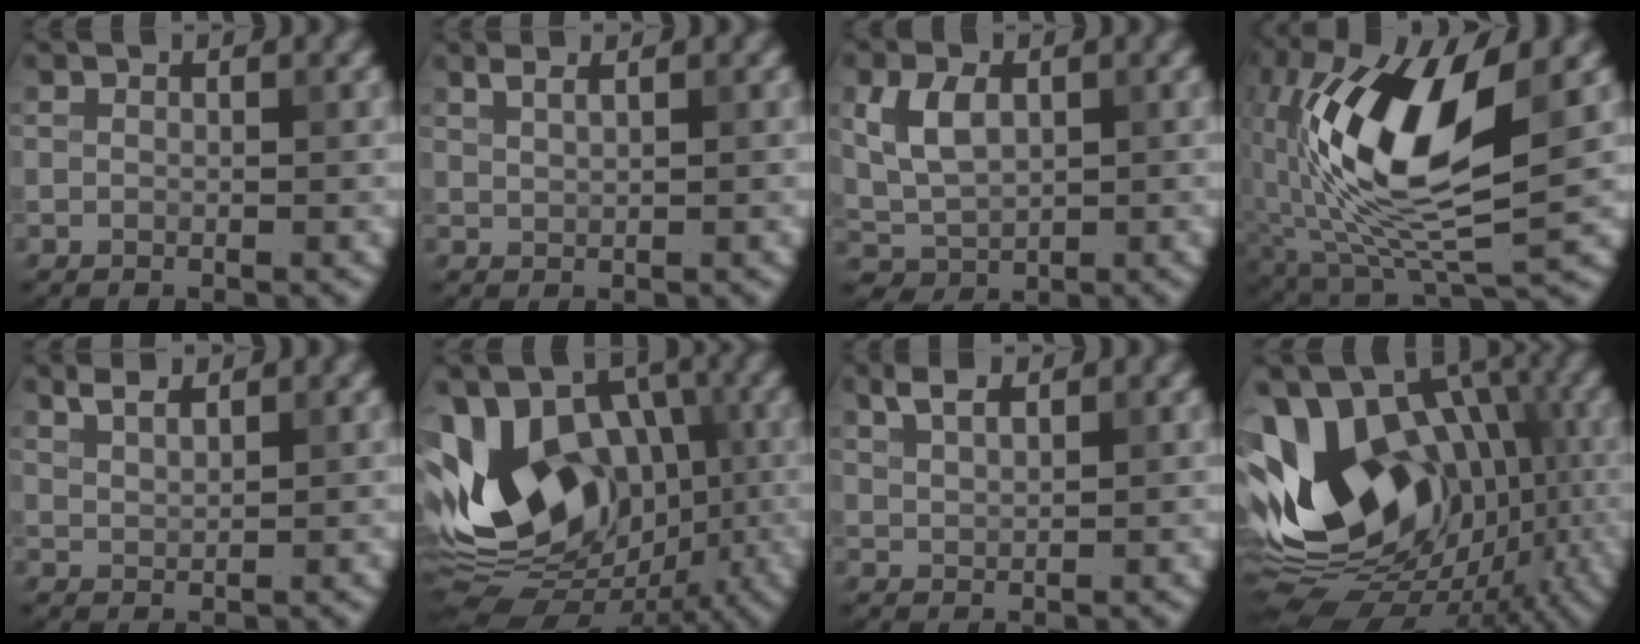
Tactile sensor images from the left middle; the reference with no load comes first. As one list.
[{"total": 1.6, "force": [1.2, 0.6, 0.8], "torque": [-0.009, -0.002, 0.017]}, {"total": 4.0, "force": [0.7, 2.7, 2.9], "torque": [-0.063, 0.001, 0.016]}, {"total": 12.4, "force": [1.1, 4.5, 11.5], "torque": [-0.218, 0.001, 0.016]}, {"total": 1.8, "force": [1.6, 0.5, 0.8], "torque": [-0.017, 0.005, 0.031]}, {"total": 14.2, "force": [-1.1, 10.2, 9.9], "torque": [-0.192, 0.011, -0.040]}, {"total": 2.3, "force": [1.7, 0.8, 1.3], "torque": [-0.028, 0.004, 0.035]}, {"total": 16.6, "force": [-0.6, 11.6, 11.9], "torque": [-0.213, 0.021, -0.029]}]